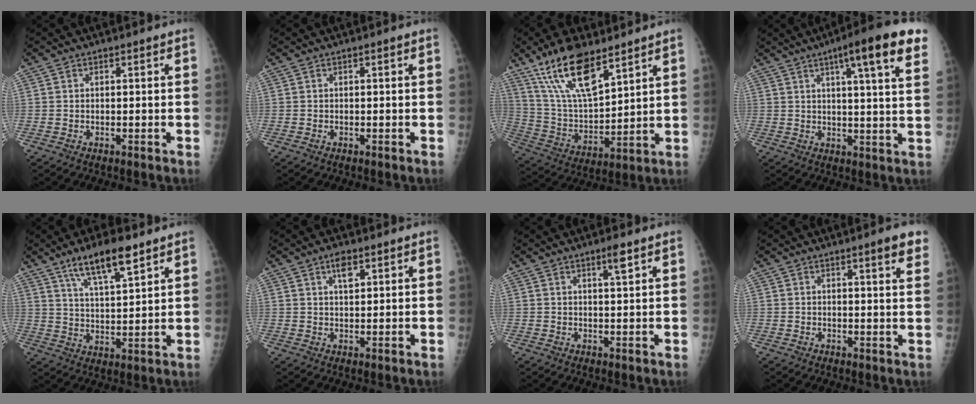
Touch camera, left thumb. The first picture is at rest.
{"total": 0.0}
{"total": 16.0, "force": [10.7, 5.6, 10.5], "torque": [-0.177, -0.048, 0.216]}
{"total": 15.1, "force": [8.3, 1.8, 12.5], "torque": [-0.165, -0.021, 0.101]}
{"total": 10.8, "force": [7.1, 2.7, 7.6], "torque": [-0.125, -0.031, 0.130]}
{"total": 3.2, "force": [1.8, 1.4, 2.2], "torque": [-0.031, -0.007, 0.031]}
{"total": 2.4, "force": [1.5, 0.2, 1.9], "torque": [-0.031, -0.010, 0.025]}
{"total": 5.2, "force": [3.3, 0.6, 4.0], "torque": [-0.040, -0.011, 0.037]}